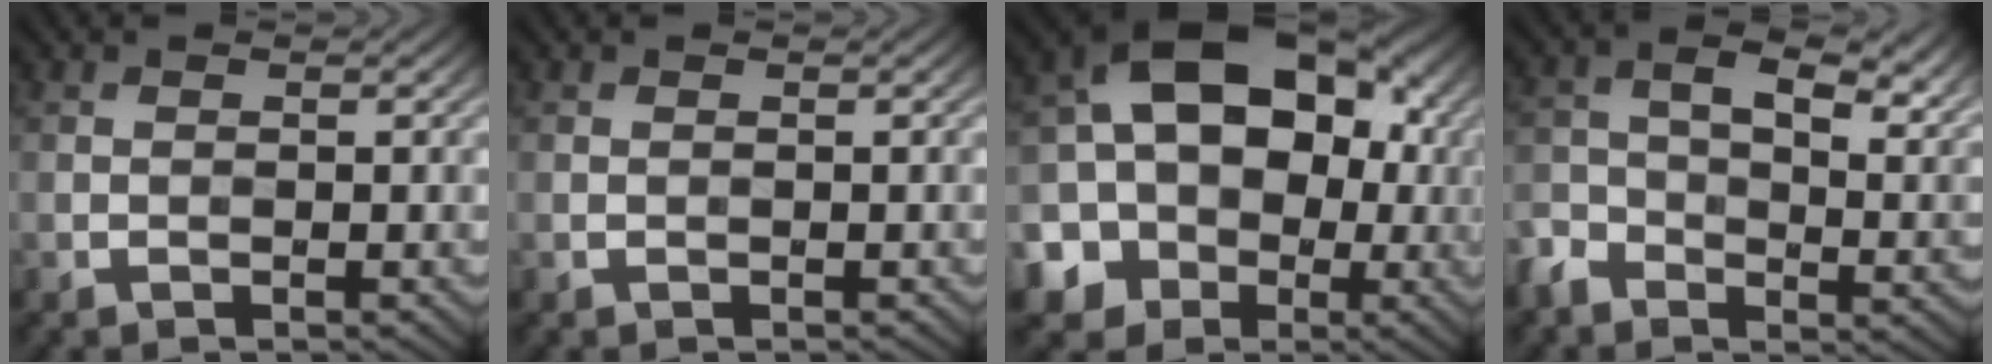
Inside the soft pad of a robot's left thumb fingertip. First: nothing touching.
{"total": 0.0}
{"total": 19.0, "force": [-2.3, 15.6, 10.6], "torque": [-0.194, -0.004, -0.064]}
{"total": 9.3, "force": [0.3, 6.2, 6.9], "torque": [-0.137, -0.018, -0.001]}